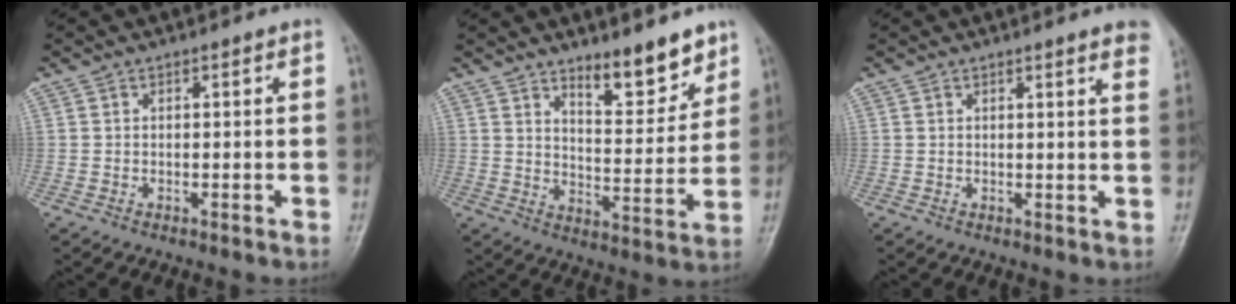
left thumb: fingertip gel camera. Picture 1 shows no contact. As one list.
[{"total": 10.0, "force": [7.6, 3.2, 5.7], "torque": [-0.061, -0.064, 0.125]}, {"total": 5.3, "force": [4.1, 0.5, 3.3], "torque": [-0.029, -0.009, 0.032]}]